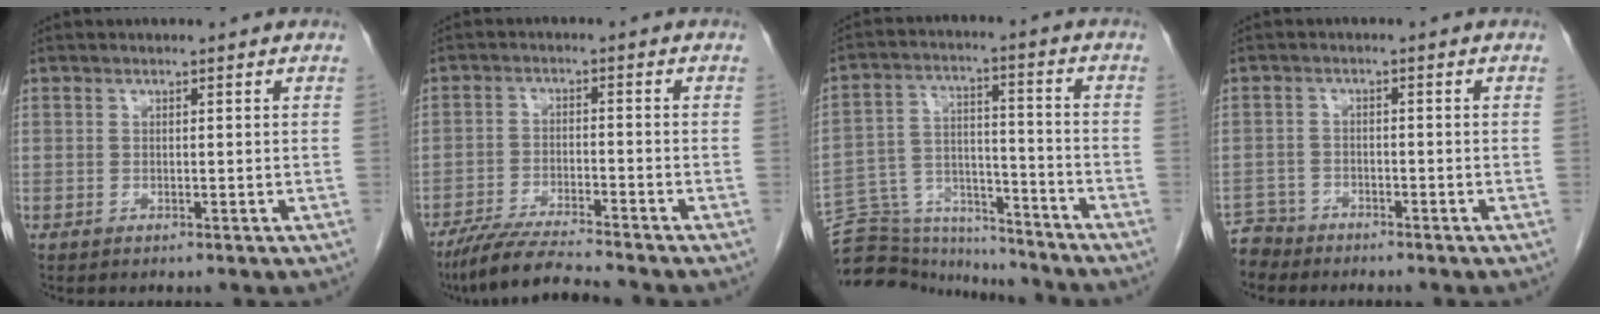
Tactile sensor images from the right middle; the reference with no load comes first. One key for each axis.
{"total": 8.0, "fx": -7.2, "fy": -0.7, "fz": 3.3, "tx": -0.058, "ty": -0.022, "tz": -0.132}
{"total": 15.2, "fx": -14.8, "fy": 2.9, "fz": 2.1, "tx": -0.040, "ty": 0.041, "tz": -0.234}
{"total": 3.7, "fx": -3.4, "fy": 1.1, "fz": -1.0, "tx": 0.021, "ty": -0.006, "tz": -0.067}